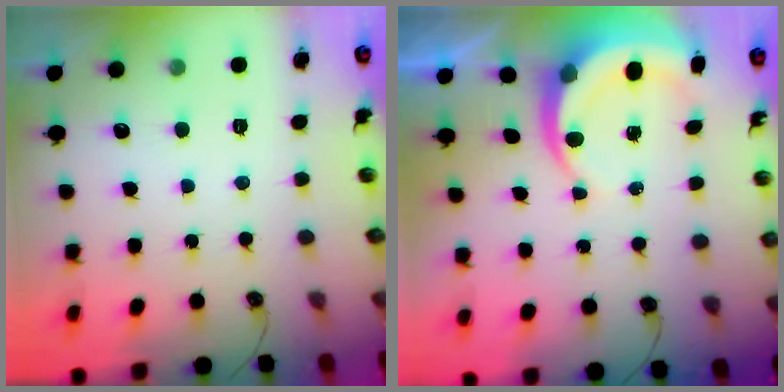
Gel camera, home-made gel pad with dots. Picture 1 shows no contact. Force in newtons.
{"total": 6.1, "press": 6.0, "slide": 0.8}